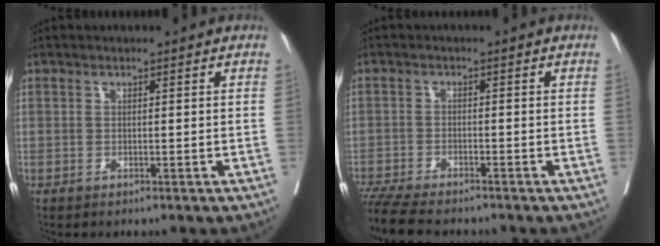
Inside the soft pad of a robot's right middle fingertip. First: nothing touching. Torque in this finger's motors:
{"motor_torque": [0.78, -0.79, 0.14, 0.10]}